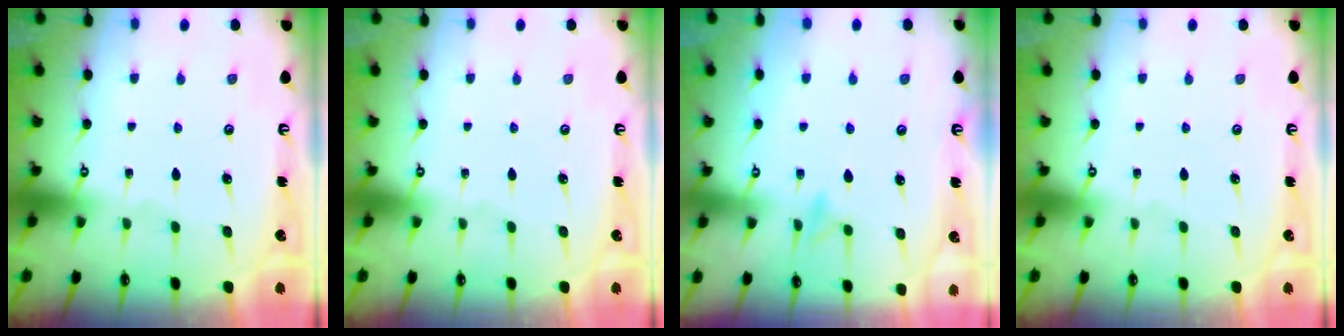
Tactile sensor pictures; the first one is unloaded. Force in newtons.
{"total": 0.0}
{"total": 8.3, "press": 8.3, "slide": 0.6}
{"total": 0.0}